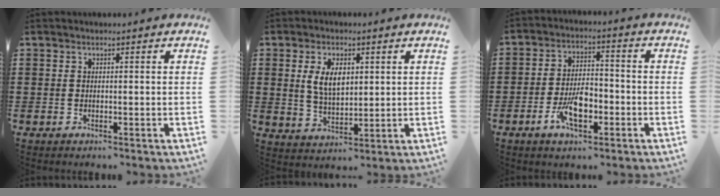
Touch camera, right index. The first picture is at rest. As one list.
[{"total": 5.9, "force": [1.5, 3.2, 4.8], "torque": [-0.094, 0.007, 0.023]}, {"total": 7.3, "force": [-3.0, 3.5, 5.7], "torque": [-0.118, 0.004, -0.056]}]